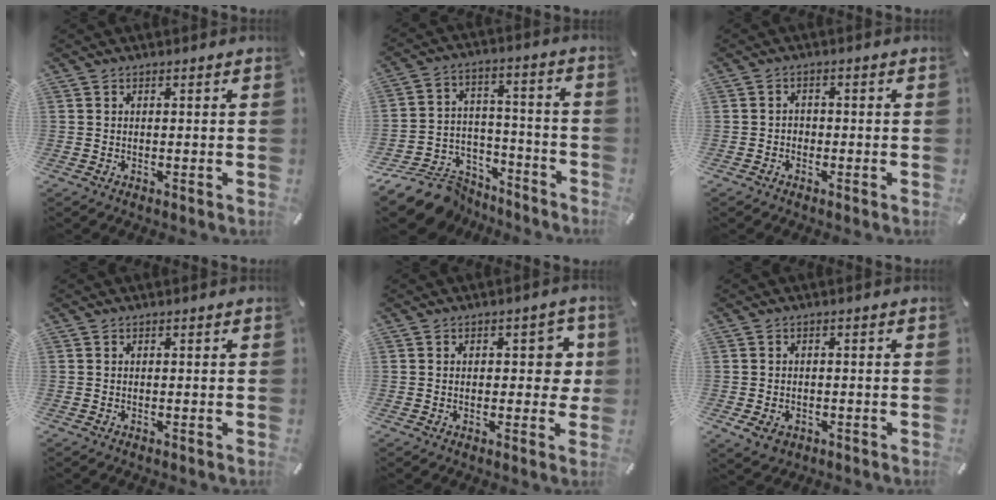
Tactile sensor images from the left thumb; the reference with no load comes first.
{"total": 12.8, "force": [-9.0, 8.3, 3.7], "torque": [-0.057, 0.052, -0.149]}
{"total": 2.2, "force": [-1.2, 1.7, 0.5], "torque": [-0.008, 0.011, -0.028]}
{"total": 0.0}
{"total": 6.5, "force": [0.9, 3.7, 5.3], "torque": [-0.055, -0.002, 0.005]}
{"total": 3.5, "force": [-1.7, 2.8, 1.4], "torque": [-0.035, 0.004, -0.033]}